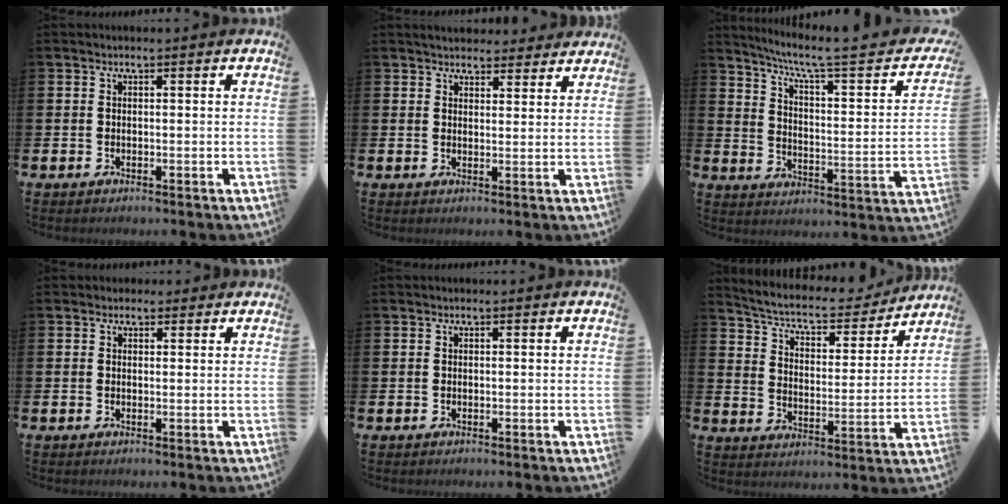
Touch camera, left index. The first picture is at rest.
{"total": 3.9, "force": [3.8, 1.0, -0.1], "torque": [0.002, -0.019, 0.068]}
{"total": 6.7, "force": [4.8, 0.5, 4.7], "torque": [-0.096, -0.040, 0.066]}
{"total": 1.6, "force": [1.3, 0.8, 0.0], "torque": [0.016, 0.000, 0.021]}
{"total": 0.0}
{"total": 6.1, "force": [5.5, 1.8, 2.0], "torque": [-0.070, -0.040, 0.089]}